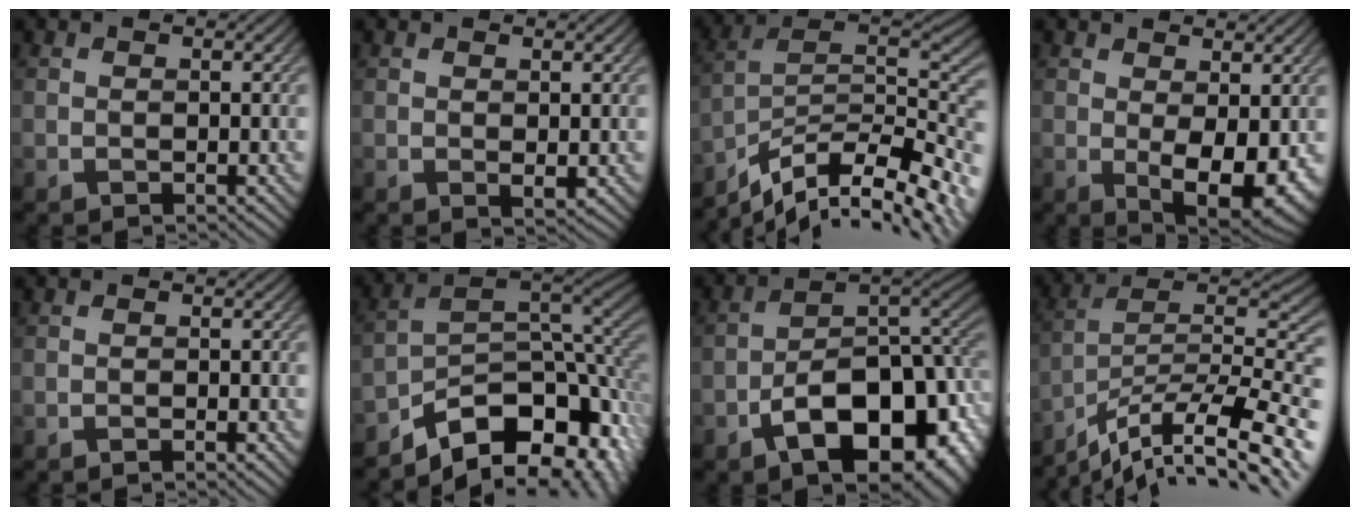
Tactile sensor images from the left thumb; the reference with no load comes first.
{"total": 1.0, "force": [0.3, 0.4, 0.8], "torque": [-0.011, -0.008, 0.008]}
{"total": 13.7, "force": [-9.3, 5.1, 8.6], "torque": [-0.167, -0.010, -0.136]}
{"total": 6.8, "force": [-0.4, 3.2, 6.0], "torque": [-0.104, -0.021, 0.006]}
{"total": 0.7, "force": [-0.6, 0.0, 0.4], "torque": [-0.007, 0.002, -0.012]}
{"total": 13.6, "force": [-7.5, 7.6, 8.4], "torque": [-0.141, -0.030, -0.107]}
{"total": 15.4, "force": [-6.1, 8.4, 11.5], "torque": [-0.148, -0.019, -0.098]}
{"total": 14.8, "force": [-10.0, 4.0, 10.0], "torque": [-0.184, -0.002, -0.160]}